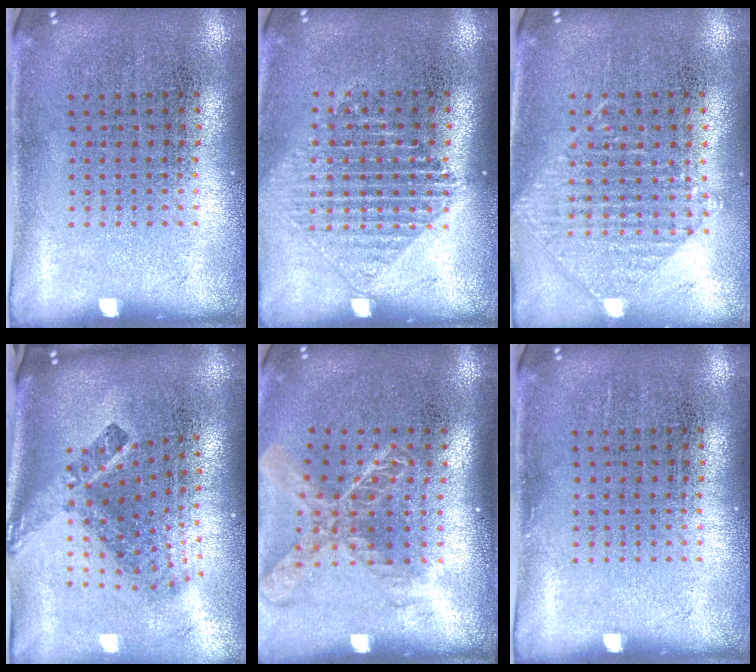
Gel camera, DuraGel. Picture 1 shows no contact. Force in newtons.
{"total": 1.2, "press": 1.1, "slide": 0.5}
{"total": 0.9, "press": 0.9, "slide": 0.1}
{"total": 2.6, "press": 1.6, "slide": 2.1}
{"total": 2.0, "press": 1.5, "slide": 1.3}
{"total": 0.0}